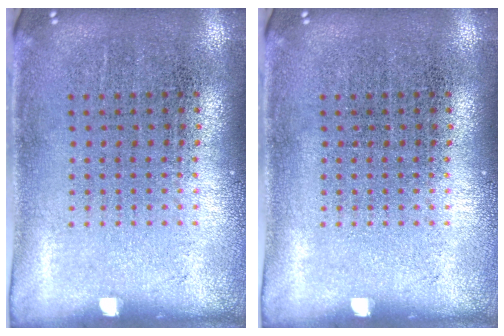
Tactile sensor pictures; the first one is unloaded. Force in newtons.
{"total": 0.0}